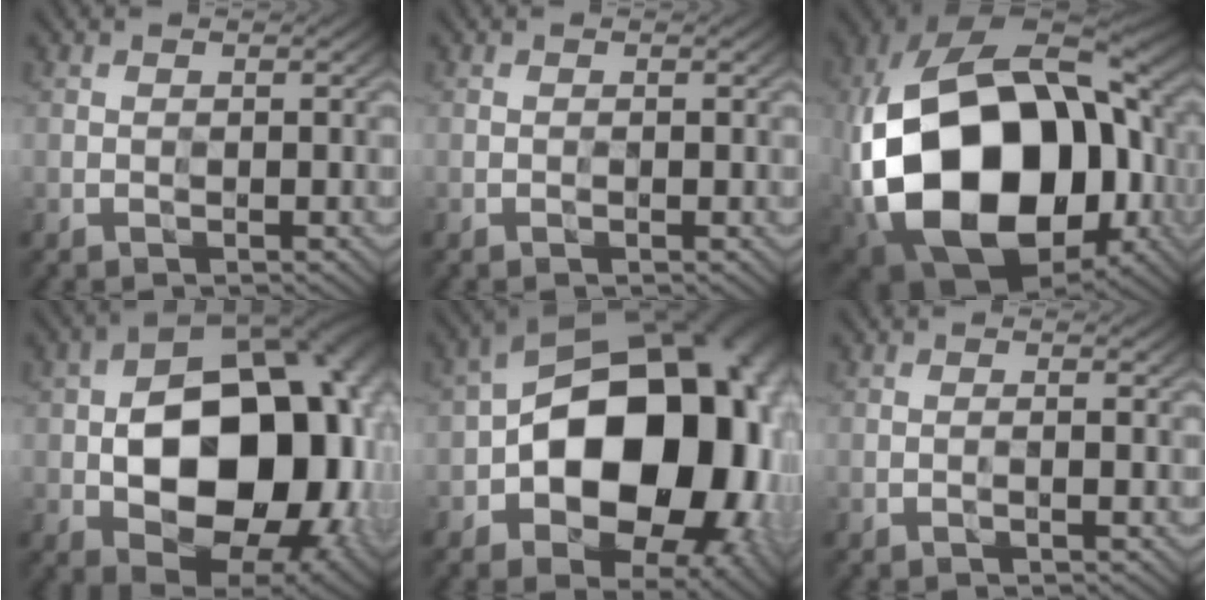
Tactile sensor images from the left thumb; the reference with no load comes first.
{"total": 0.0}
{"total": 22.3, "force": [-3.5, 15.5, 15.6], "torque": [-0.356, -0.042, -0.026]}
{"total": 20.2, "force": [-1.7, 13.9, 14.6], "torque": [-0.208, -0.030, 0.003]}
{"total": 19.9, "force": [-2.3, 13.7, 14.2], "torque": [-0.199, -0.016, -0.016]}
{"total": 0.7, "force": [-0.3, 0.0, 0.6], "torque": [-0.011, 0.002, -0.004]}